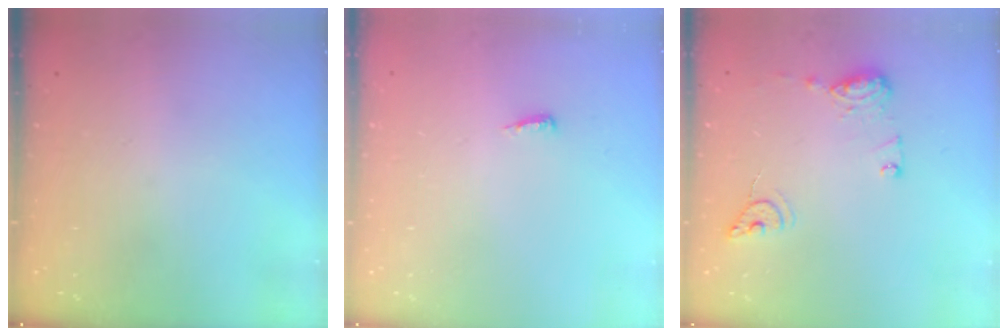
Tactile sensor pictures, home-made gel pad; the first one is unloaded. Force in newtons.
{"total": 4.9, "press": 4.9, "slide": 0.5}
{"total": 10.4, "press": 10.3, "slide": 0.9}